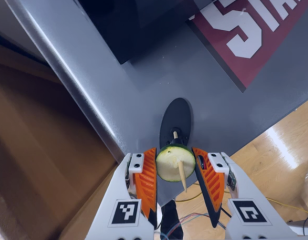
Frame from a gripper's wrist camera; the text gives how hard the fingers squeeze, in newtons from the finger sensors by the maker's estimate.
{"total": 9.7, "left": 9.9, "right": 9.5}